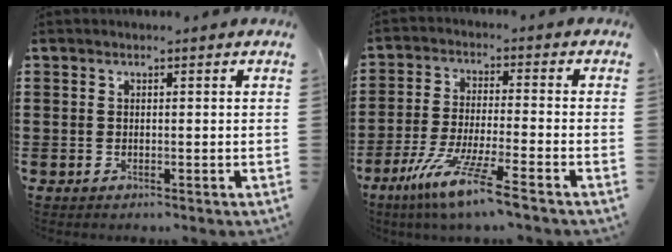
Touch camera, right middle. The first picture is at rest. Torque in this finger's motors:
{"motor_torque": [2.14, 0.00, 0.84, 0.19]}